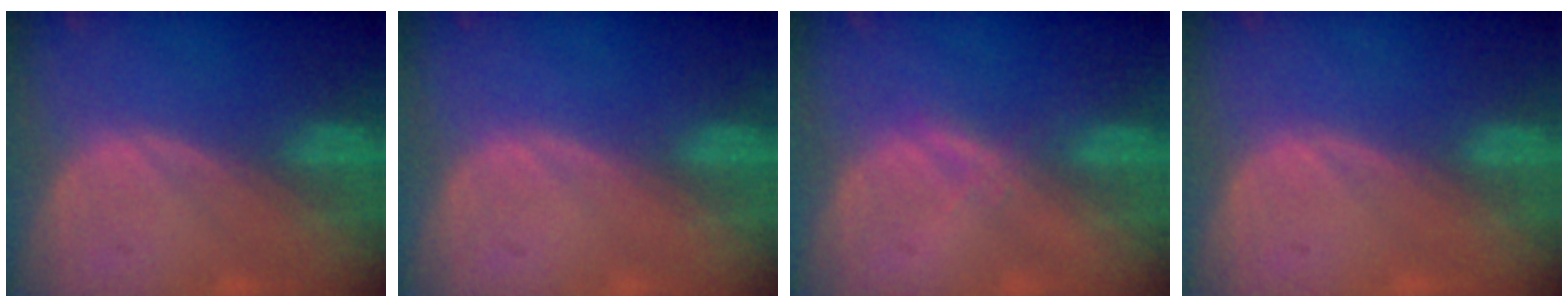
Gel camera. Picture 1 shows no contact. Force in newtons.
{"total": 0.0}
{"total": 1.3, "press": 1.3, "slide": 0.1}
{"total": 0.6, "press": 0.1, "slide": 0.6}